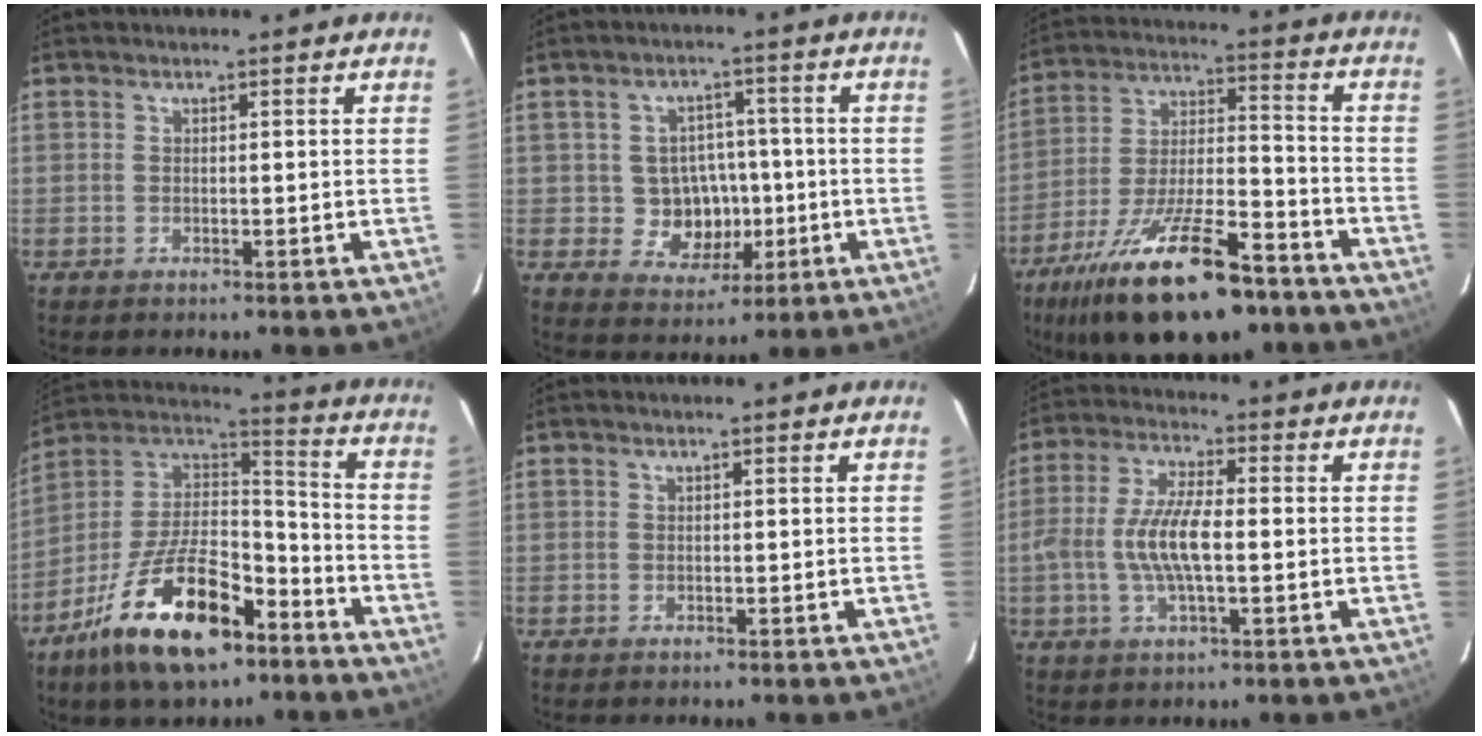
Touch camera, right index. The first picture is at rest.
{"total": 8.0, "force": [-1.2, 7.4, 2.8], "torque": [-0.064, 0.015, -0.002]}
{"total": 23.3, "force": [-15.7, 7.7, 15.5], "torque": [-0.290, -0.027, -0.250]}
{"total": 22.0, "force": [-12.6, 9.6, 15.3], "torque": [-0.302, -0.006, -0.215]}
{"total": 0.0}
{"total": 9.8, "force": [-1.4, 3.1, 9.1], "torque": [-0.190, 0.005, -0.028]}